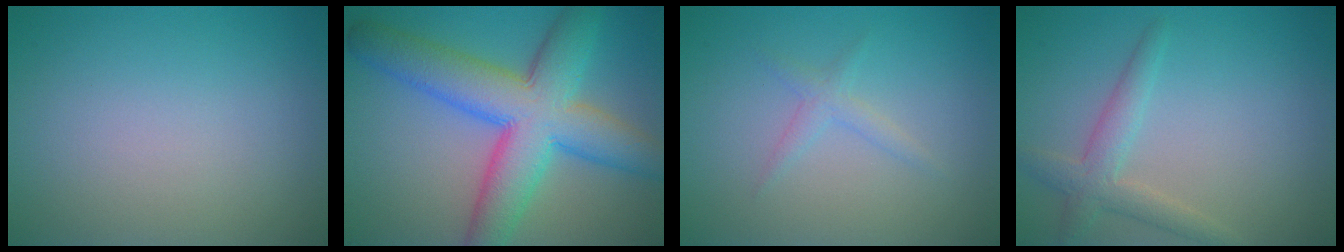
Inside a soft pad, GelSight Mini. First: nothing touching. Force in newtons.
{"total": 10.2, "press": 10.2, "slide": 0.3}
{"total": 1.3, "press": 1.3, "slide": 0.0}
{"total": 2.8, "press": 2.8, "slide": 0.2}